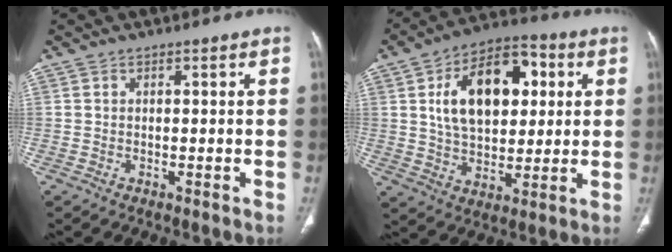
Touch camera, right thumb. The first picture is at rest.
{"total": 18.8, "force": [4.5, 11.4, 14.2], "torque": [-0.197, 0.009, 0.074]}